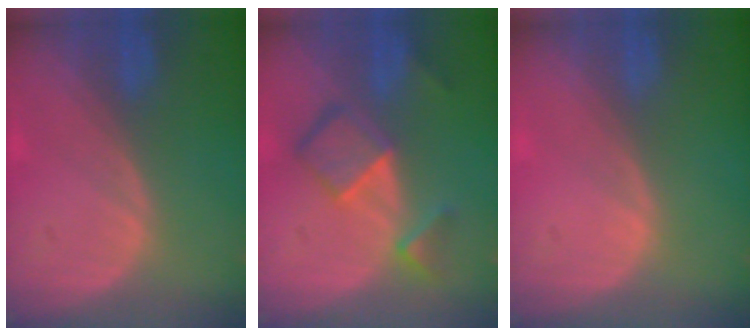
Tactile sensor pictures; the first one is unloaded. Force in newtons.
{"total": 7.2, "press": 6.2, "slide": 3.7}
{"total": 0.0}